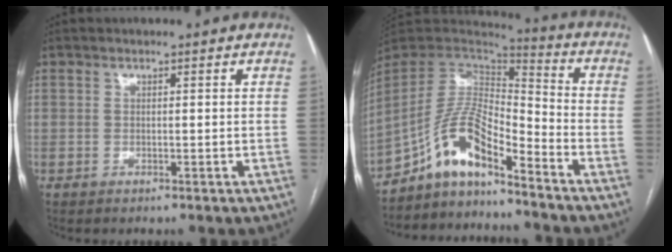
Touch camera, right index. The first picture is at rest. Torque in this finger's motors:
{"motor_torque": [1.03, -1.11, 0.70, 0.16]}